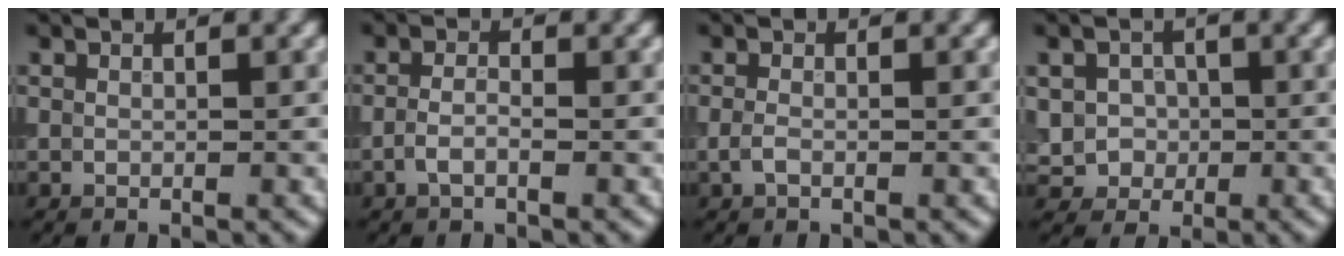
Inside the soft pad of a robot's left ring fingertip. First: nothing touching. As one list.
[{"total": 1.6, "force": [-0.8, 0.6, 1.3], "torque": [-0.032, 0.000, -0.022]}, {"total": 1.0, "force": [-0.5, 0.4, 0.7], "torque": [-0.022, 0.000, -0.014]}, {"total": 3.0, "force": [-0.2, 2.8, 1.0], "torque": [-0.014, -0.001, -0.010]}]